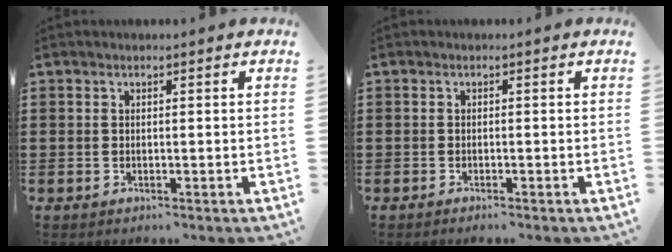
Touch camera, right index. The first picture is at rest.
{"total": 0.5, "force": [-0.5, 0.0, 0.1], "torque": [-0.003, -0.001, -0.011]}